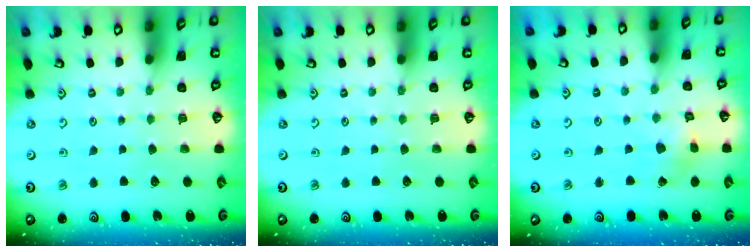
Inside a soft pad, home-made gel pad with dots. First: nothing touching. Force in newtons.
{"total": 0.0}
{"total": 2.9, "press": 2.9, "slide": 0.2}